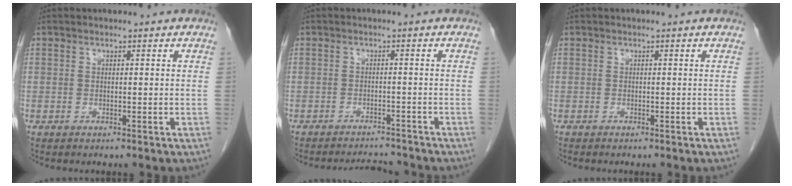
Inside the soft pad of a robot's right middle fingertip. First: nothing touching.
{"total": 4.6, "force": [-4.6, 0.3, 0.2], "torque": [-0.003, -0.003, -0.068]}
{"total": 0.0}